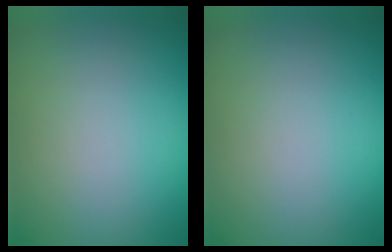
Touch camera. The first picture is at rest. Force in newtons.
{"total": 0.0}